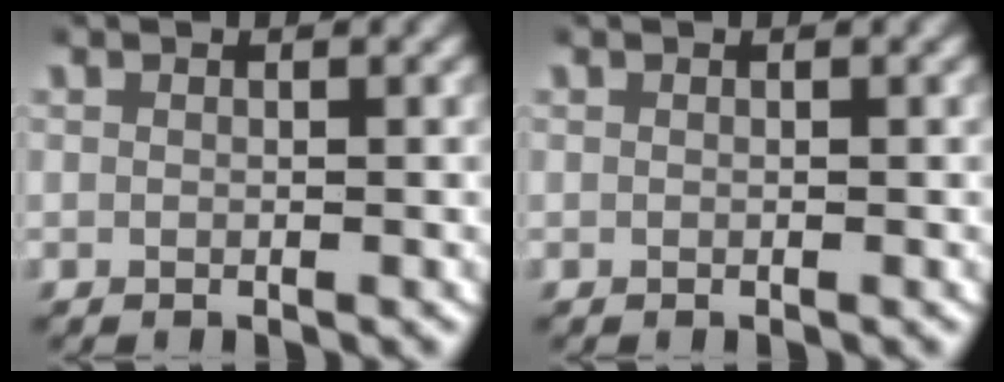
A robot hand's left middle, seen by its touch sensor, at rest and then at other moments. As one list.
[{"total": 0.0}]